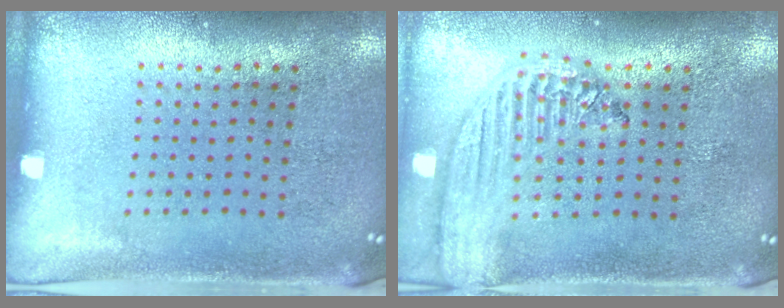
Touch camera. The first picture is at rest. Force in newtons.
{"total": 2.3, "press": 2.0, "slide": 1.2}